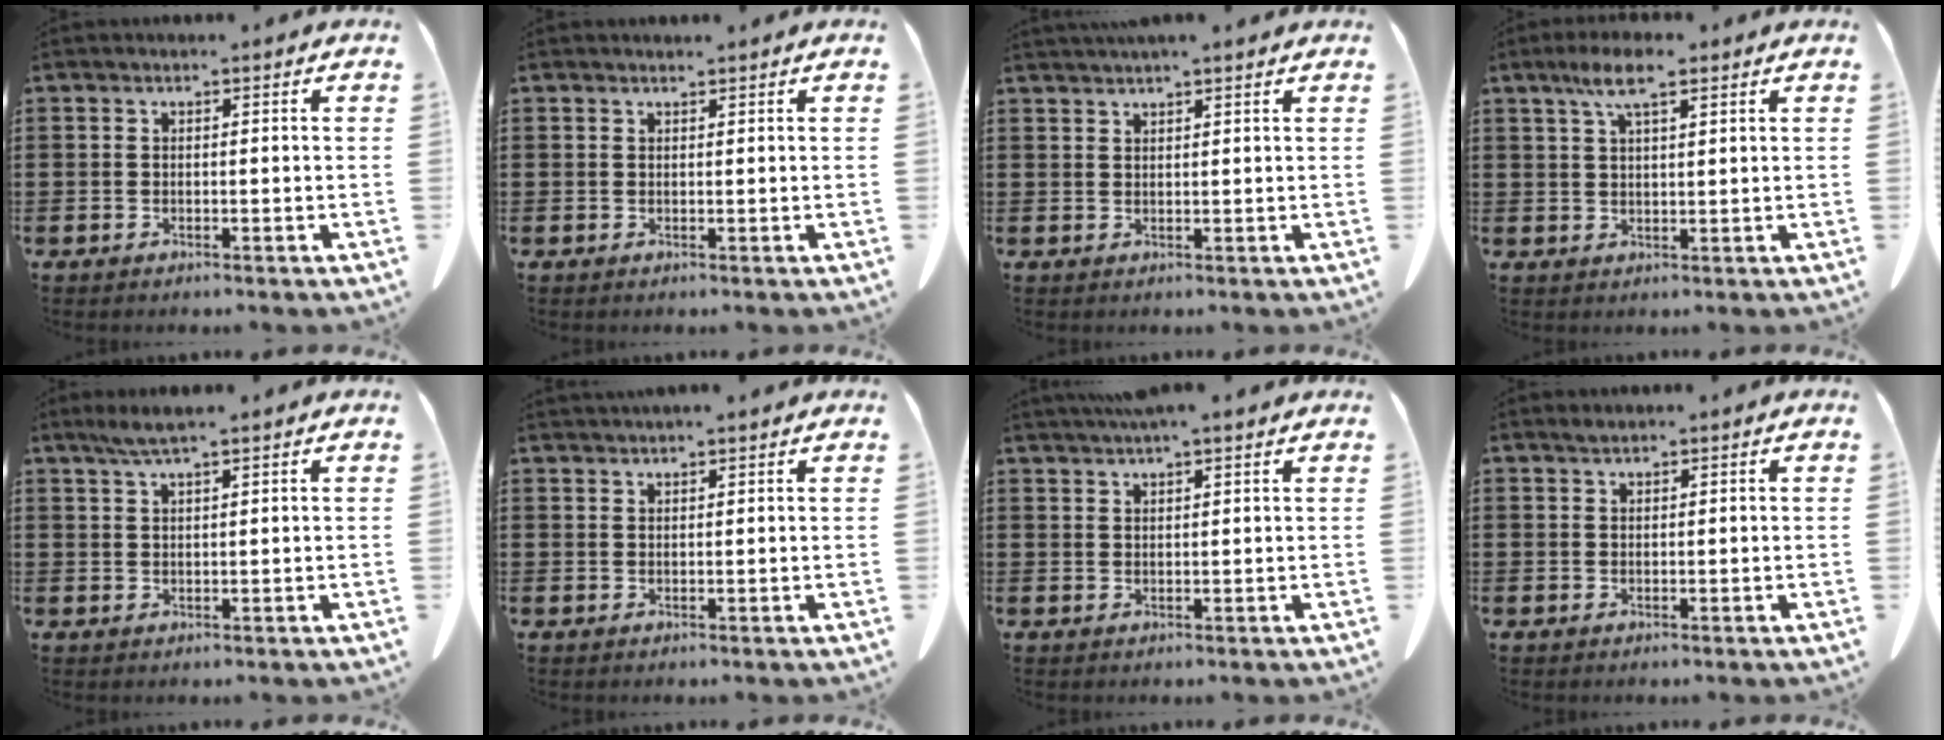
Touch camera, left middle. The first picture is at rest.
{"total": 0.5, "force": [0.5, 0.0, 0.1], "torque": [-0.005, -0.001, 0.011]}
{"total": 1.7, "force": [1.6, 0.0, 0.6], "torque": [-0.015, 0.000, 0.031]}
{"total": 5.6, "force": [3.3, 1.4, 4.3], "torque": [-0.092, 0.008, 0.056]}
{"total": 2.9, "force": [2.1, 0.2, 2.0], "torque": [-0.043, 0.003, 0.037]}
{"total": 1.5, "force": [1.5, -0.1, 0.3], "torque": [-0.008, -0.001, 0.028]}
{"total": 2.6, "force": [2.3, 0.0, 1.2], "torque": [-0.028, 0.000, 0.043]}
{"total": 0.9, "force": [0.8, 0.2, 0.2], "torque": [-0.006, 0.001, 0.016]}